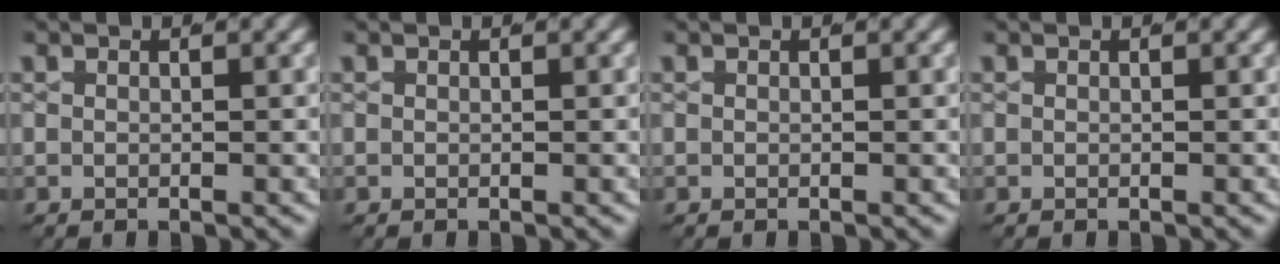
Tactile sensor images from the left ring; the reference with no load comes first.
{"total": 0.0}
{"total": 0.0}
{"total": 0.0}